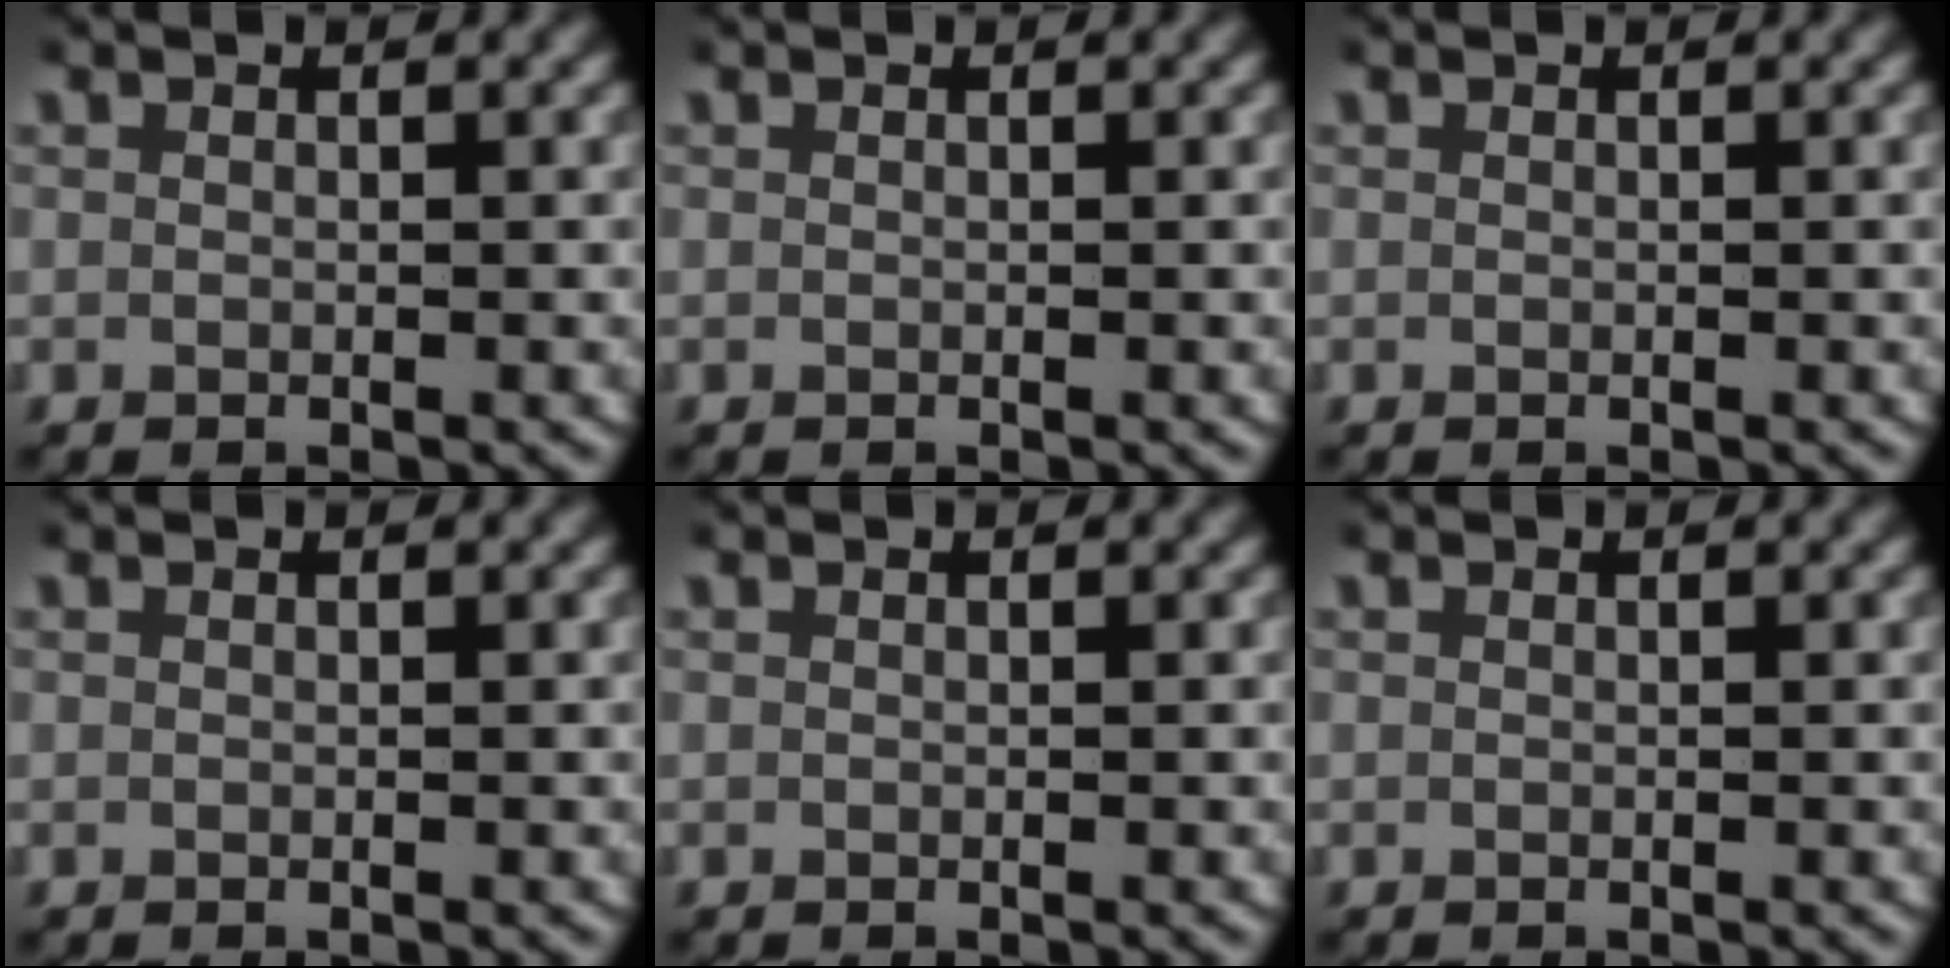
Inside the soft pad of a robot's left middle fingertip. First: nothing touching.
{"total": 0.0}
{"total": 0.0}
{"total": 0.0}
{"total": 0.0}
{"total": 0.0}